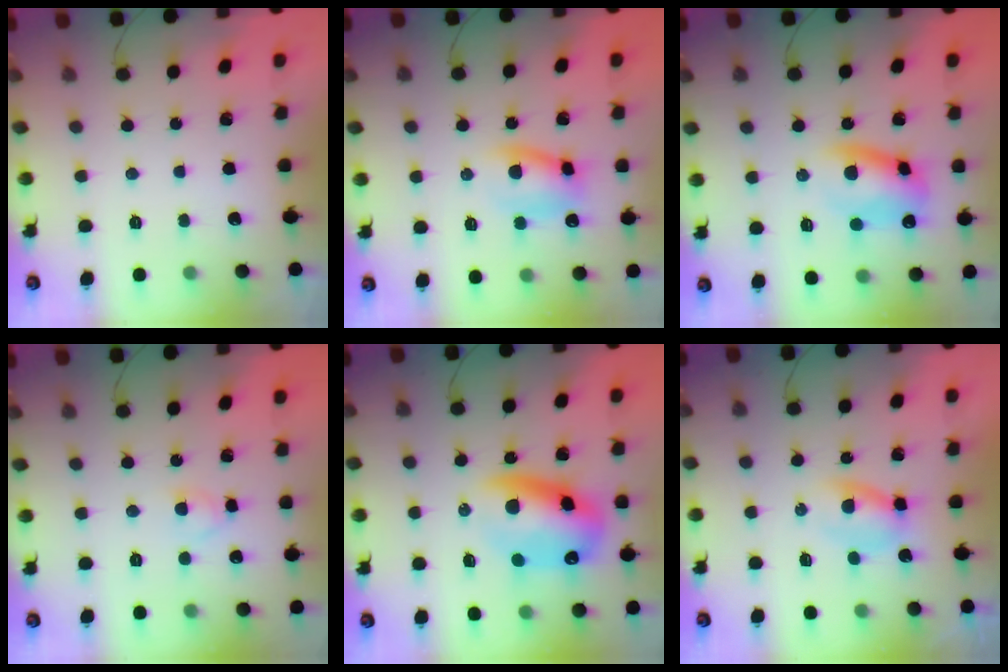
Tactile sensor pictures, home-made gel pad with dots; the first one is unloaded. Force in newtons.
{"total": 9.9, "press": 9.9, "slide": 1.2}
{"total": 10.5, "press": 10.4, "slide": 1.6}
{"total": 2.8, "press": 2.6, "slide": 1.1}
{"total": 14.1, "press": 13.7, "slide": 3.3}
{"total": 3.3, "press": 3.0, "slide": 1.3}